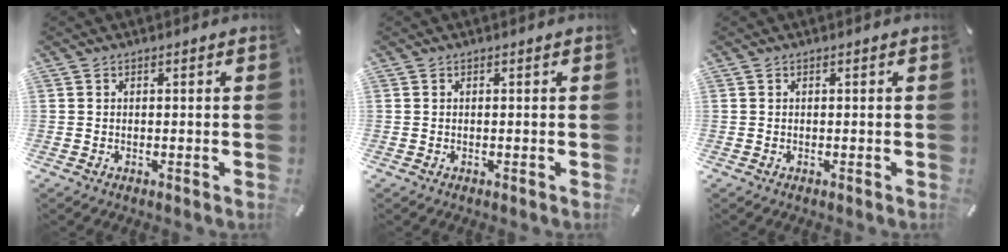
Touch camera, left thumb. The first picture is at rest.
{"total": 0.0}
{"total": 0.0}